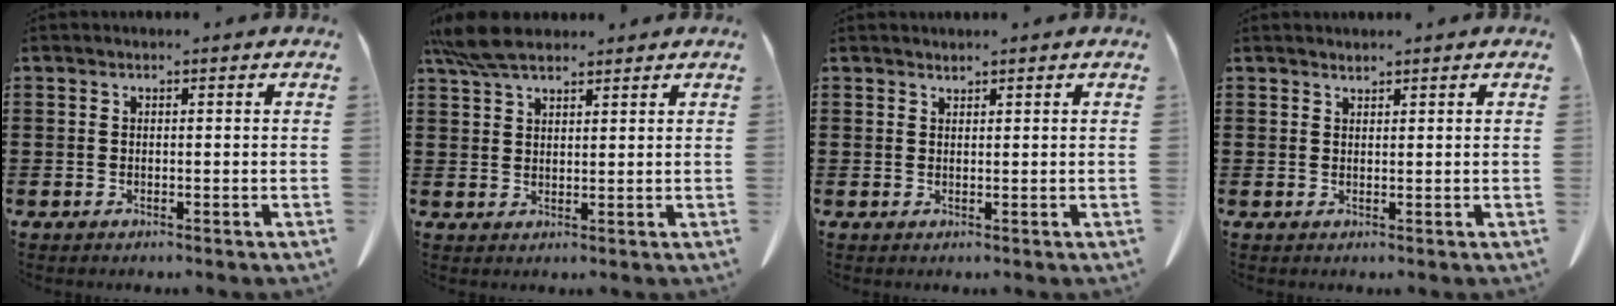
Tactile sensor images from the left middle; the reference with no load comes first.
{"total": 6.4, "force": [5.2, 1.8, 3.2], "torque": [-0.078, -0.007, 0.100]}
{"total": 1.0, "force": [1.0, 0.0, -0.1], "torque": [-0.002, -0.004, 0.021]}
{"total": 1.1, "force": [1.1, 0.1, 0.0], "torque": [-0.003, -0.003, 0.023]}